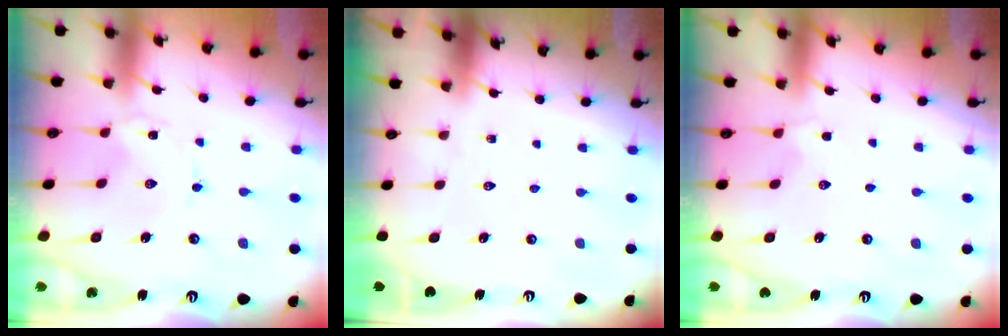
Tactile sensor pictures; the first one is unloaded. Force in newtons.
{"total": 0.0}
{"total": 1.1, "press": 0.9, "slide": 0.6}